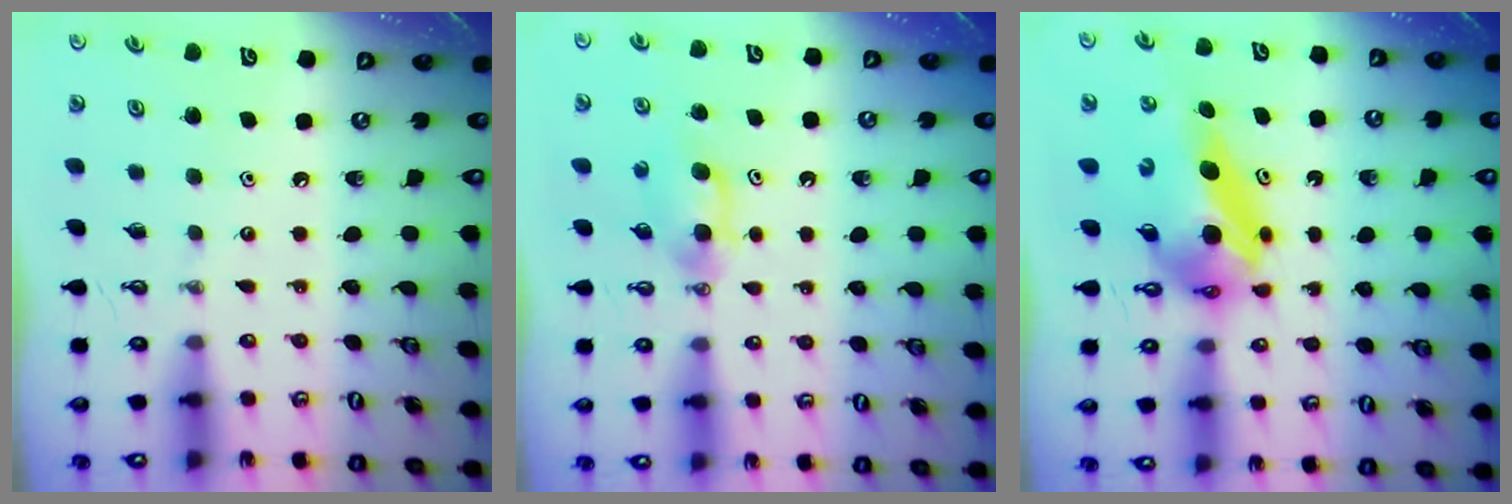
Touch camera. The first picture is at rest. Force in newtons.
{"total": 5.2, "press": 5.1, "slide": 0.9}
{"total": 7.8, "press": 7.8, "slide": 0.7}